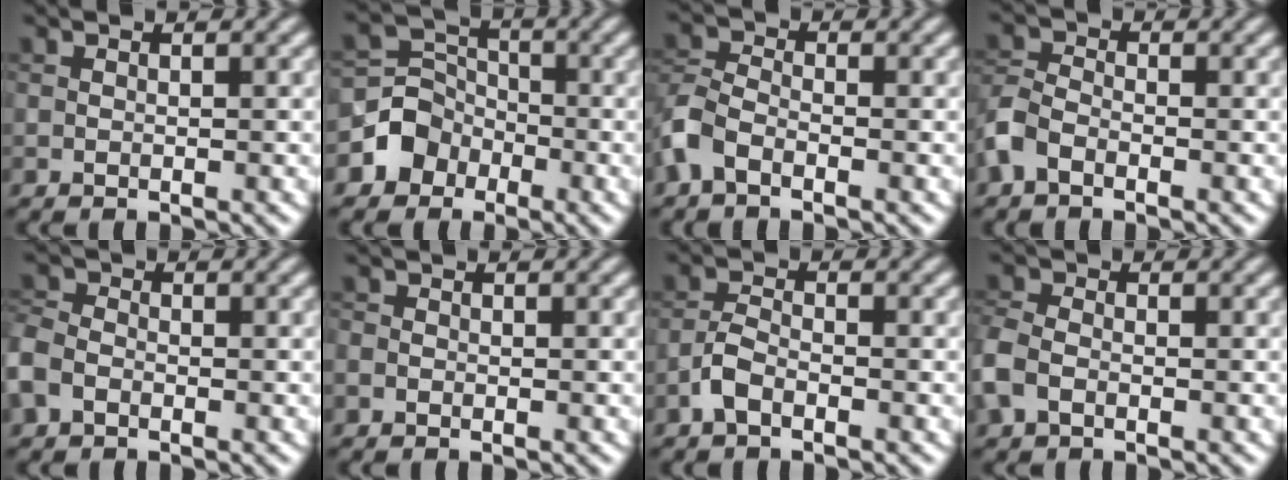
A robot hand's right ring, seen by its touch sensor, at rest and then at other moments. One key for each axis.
{"total": 3.9, "fx": -1.9, "fy": 3.4, "fz": 0.6, "tx": 0.002, "ty": 0.009, "tz": -0.045}
{"total": 3.6, "fx": -1.9, "fy": 2.0, "fz": 2.3, "tx": -0.059, "ty": 0.003, "tz": -0.054}
{"total": 3.1, "fx": -1.7, "fy": 1.8, "fz": 1.9, "tx": -0.046, "ty": 0.004, "tz": -0.050}
{"total": 3.4, "fx": -1.5, "fy": 2.4, "fz": 1.8, "tx": -0.048, "ty": 0.002, "tz": -0.046}
{"total": 0.9, "fx": -0.4, "fy": 0.8, "fz": 0.3, "tx": -0.001, "ty": -0.004, "tz": -0.007}
{"total": 2.2, "fx": -1.4, "fy": 1.0, "fz": 1.5, "tx": -0.031, "ty": 0.006, "tz": -0.034}
{"total": 3.4, "fx": -1.3, "fy": 2.3, "fz": 2.1, "tx": -0.059, "ty": 0.000, "tz": -0.040}